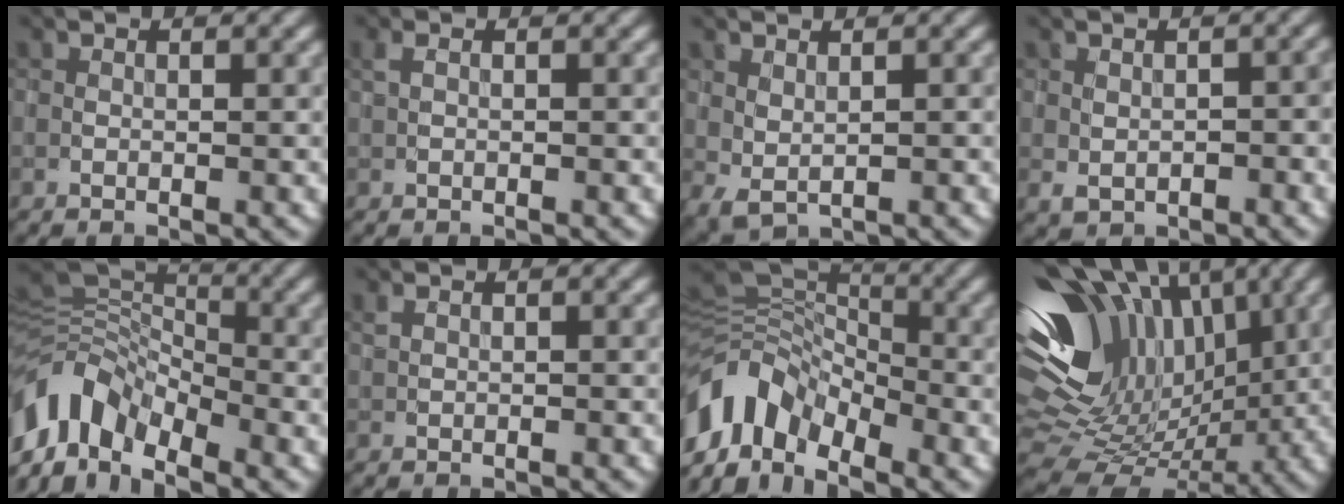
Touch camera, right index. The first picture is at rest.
{"total": 0.9, "force": [0.3, 0.4, 0.7], "torque": [-0.018, 0.003, 0.006]}
{"total": 1.4, "force": [0.7, 0.7, 1.0], "torque": [-0.021, -0.004, 0.020]}
{"total": 2.4, "force": [-0.7, 1.5, 1.7], "torque": [-0.023, -0.005, -0.004]}
{"total": 7.6, "force": [-4.1, 4.7, 4.3], "torque": [-0.079, 0.005, -0.092]}
{"total": 0.6, "force": [0.3, 0.2, 0.3], "torque": [-0.010, 0.002, 0.008]}
{"total": 7.6, "force": [-3.9, 4.9, 4.3], "torque": [-0.079, 0.008, -0.089]}
{"total": 15.5, "force": [3.8, 10.6, 10.5], "torque": [-0.205, 0.014, 0.078]}